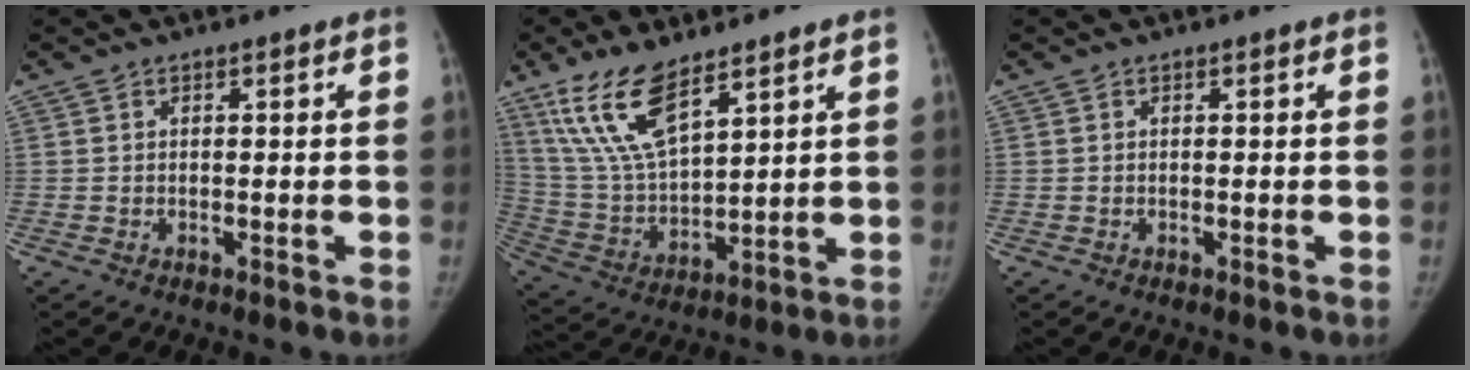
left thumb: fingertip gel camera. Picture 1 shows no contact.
{"total": 14.4, "force": [9.5, 5.1, 9.6], "torque": [-0.176, -0.042, 0.201]}
{"total": 0.0}